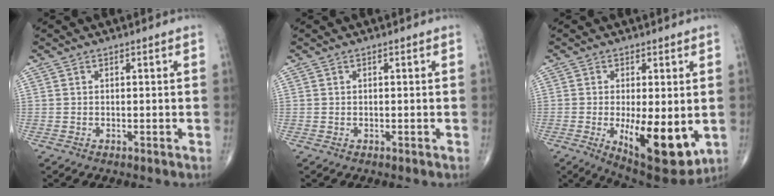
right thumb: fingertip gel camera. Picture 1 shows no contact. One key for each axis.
{"total": 0.0}
{"total": 13.6, "fx": -2.6, "fy": 5.2, "fz": 12.3, "tx": -0.176, "ty": -0.029, "tz": -0.024}